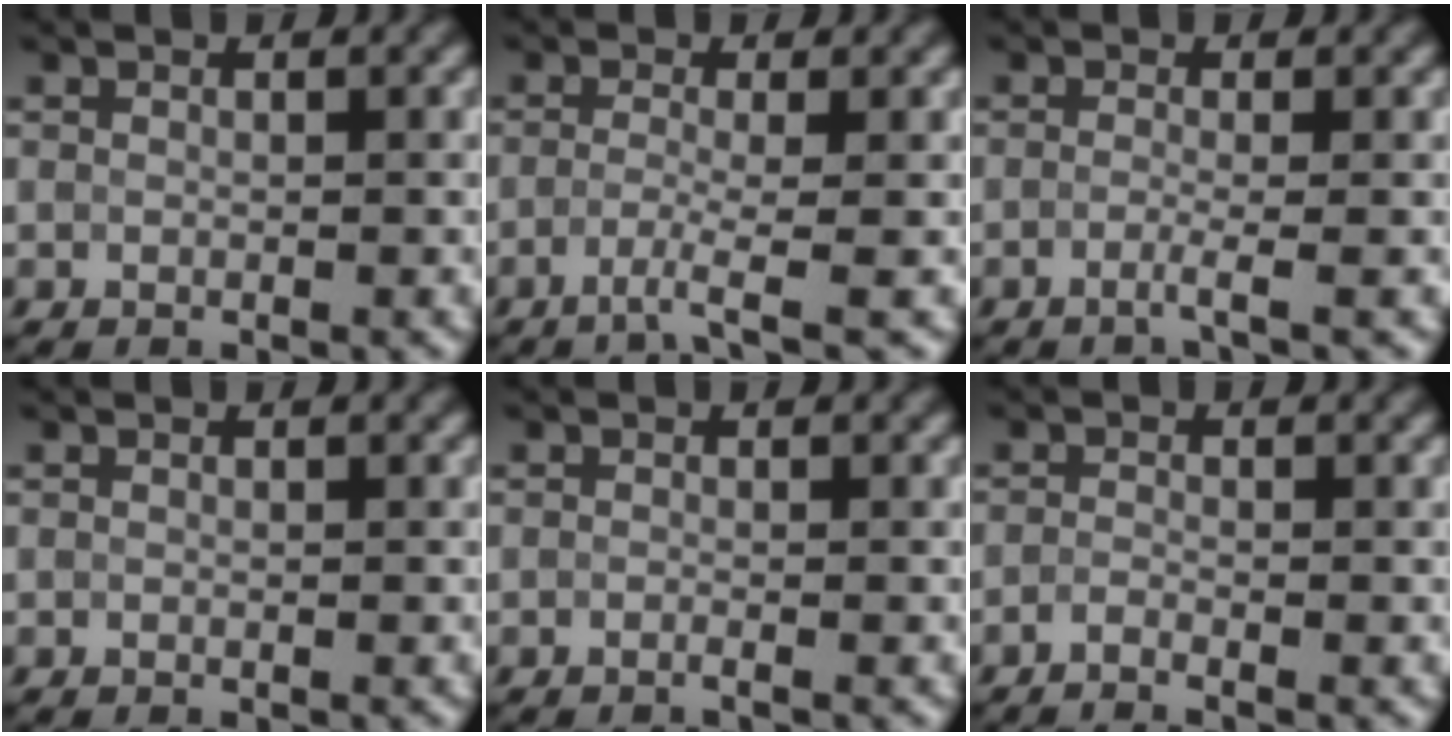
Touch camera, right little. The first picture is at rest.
{"total": 2.3, "force": [-1.8, -0.2, 1.4], "torque": [-0.025, -0.002, -0.040]}
{"total": 1.4, "force": [-1.2, 0.0, 0.8], "torque": [-0.012, -0.005, -0.026]}
{"total": 0.0}
{"total": 0.7, "force": [-0.7, 0.0, 0.2], "torque": [-0.001, -0.008, -0.014]}
{"total": 1.4, "force": [-1.4, -0.2, 0.0], "torque": [0.000, -0.004, -0.026]}